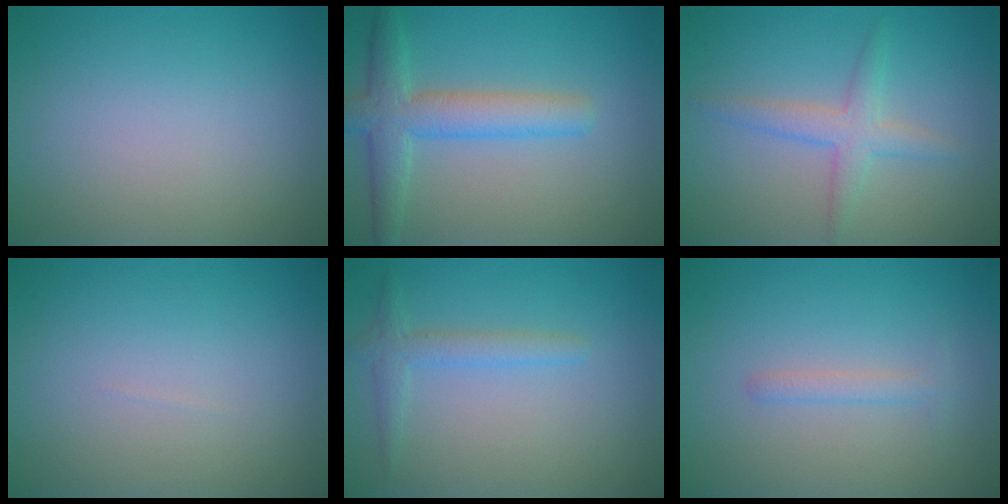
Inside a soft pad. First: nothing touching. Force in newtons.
{"total": 4.5, "press": 4.5, "slide": 0.2}
{"total": 2.7, "press": 2.7, "slide": 0.1}
{"total": 0.0}
{"total": 1.9, "press": 1.9, "slide": 0.1}
{"total": 1.2, "press": 1.2, "slide": 0.1}